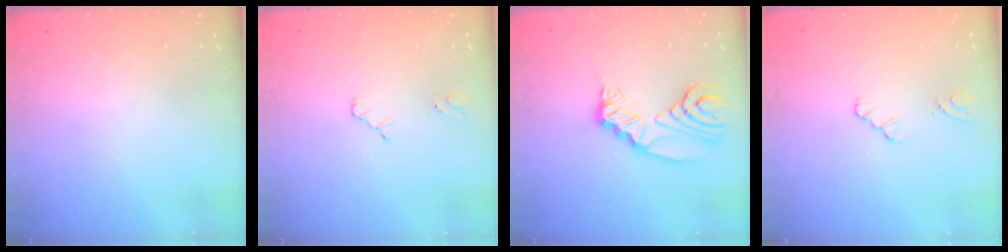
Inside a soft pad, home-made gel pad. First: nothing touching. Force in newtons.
{"total": 2.5, "press": 2.5, "slide": 0.4}
{"total": 10.4, "press": 10.4, "slide": 1.2}
{"total": 1.9, "press": 1.9, "slide": 0.3}